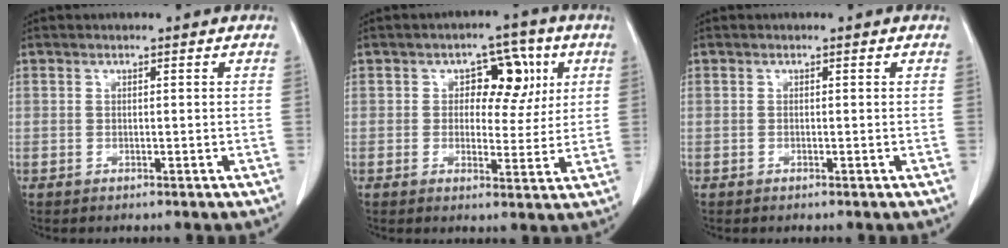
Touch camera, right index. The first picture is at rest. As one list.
[{"total": 7.8, "force": [2.4, 4.8, 5.7], "torque": [-0.064, 0.019, 0.034]}, {"total": 0.0}]